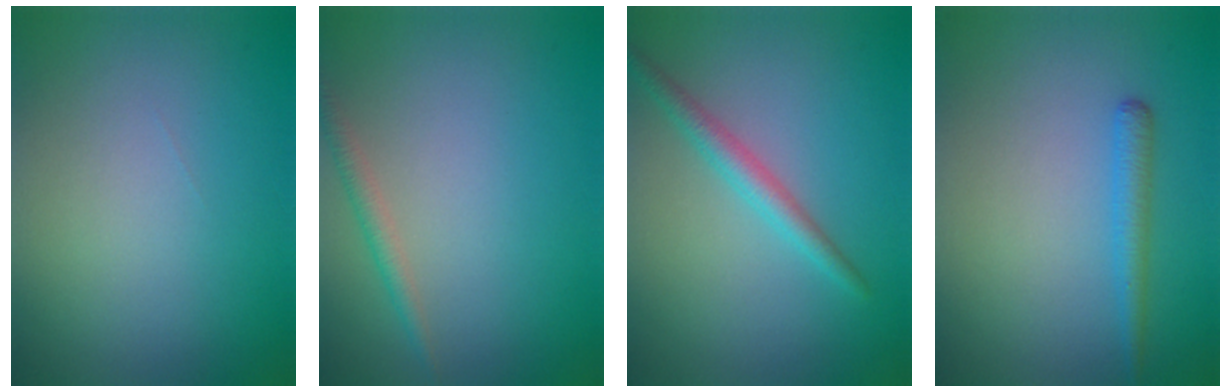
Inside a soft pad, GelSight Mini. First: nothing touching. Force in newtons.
{"total": 1.5, "press": 1.5, "slide": 0.0}
{"total": 2.2, "press": 2.2, "slide": 0.1}
{"total": 1.7, "press": 1.7, "slide": 0.1}